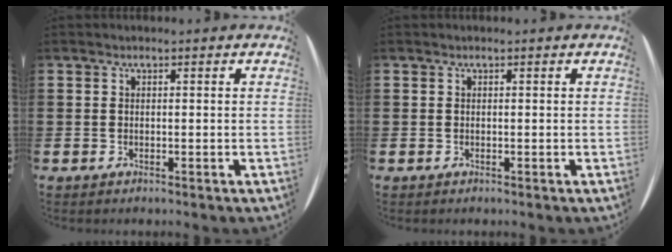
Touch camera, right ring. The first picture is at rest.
{"total": 0.0}